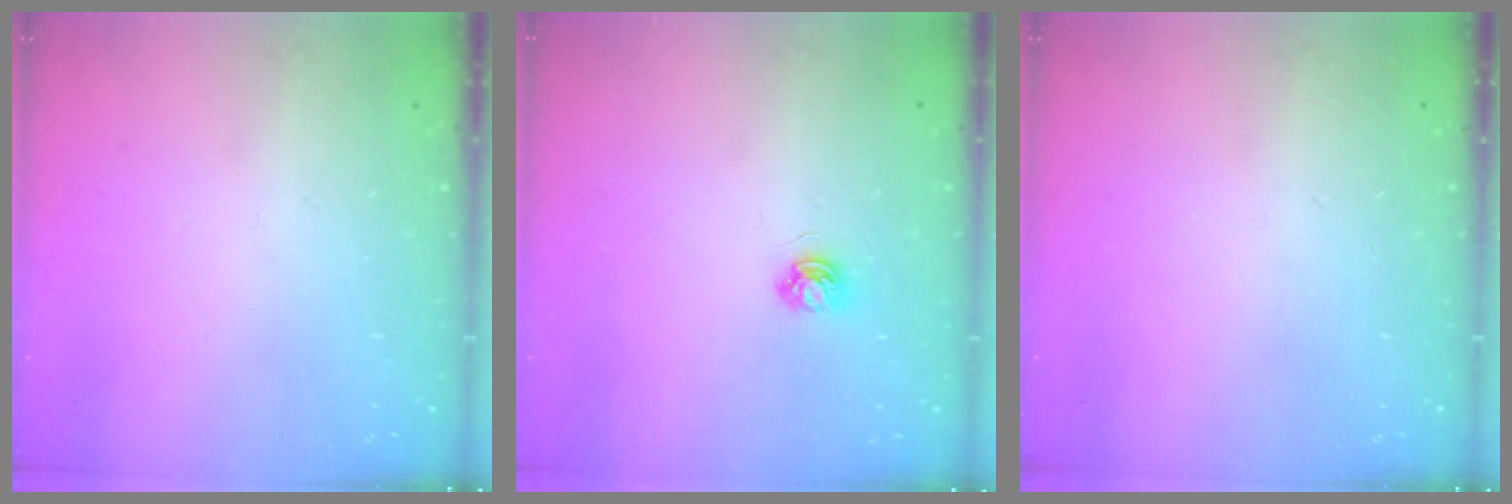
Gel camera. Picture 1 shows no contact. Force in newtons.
{"total": 3.7, "press": 3.7, "slide": 0.5}
{"total": 0.0}